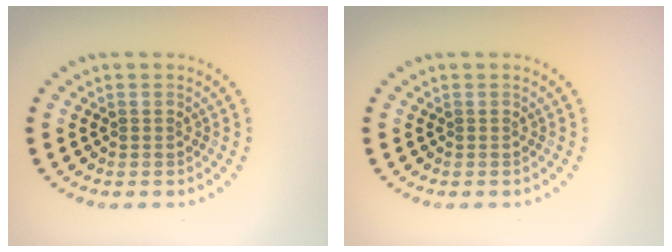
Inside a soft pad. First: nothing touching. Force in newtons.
{"total": 0.0}